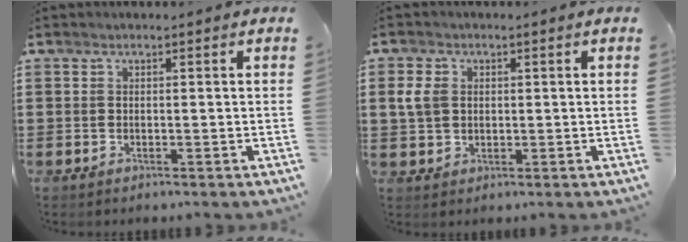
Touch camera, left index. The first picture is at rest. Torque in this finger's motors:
{"motor_torque": [0.20, 0.08, 0.14, 0.06]}